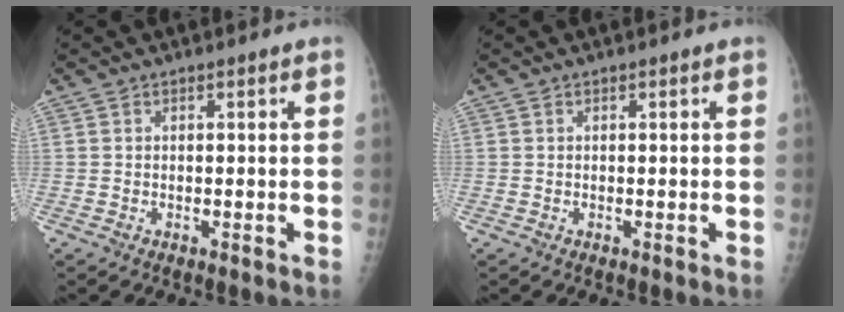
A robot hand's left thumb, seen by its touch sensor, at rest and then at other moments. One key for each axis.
{"total": 0.0}